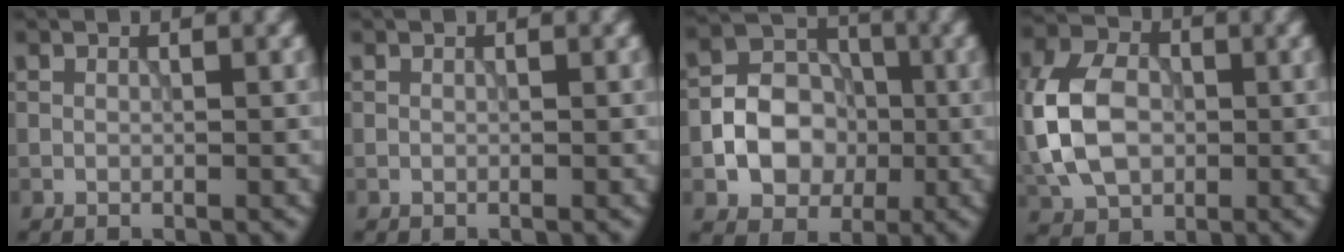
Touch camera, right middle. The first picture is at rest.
{"total": 0.0}
{"total": 6.3, "force": [-1.3, 5.1, 3.5], "torque": [-0.053, 0.002, -0.030]}
{"total": 8.1, "force": [-0.6, 5.9, 5.5], "torque": [-0.134, 0.007, -0.024]}